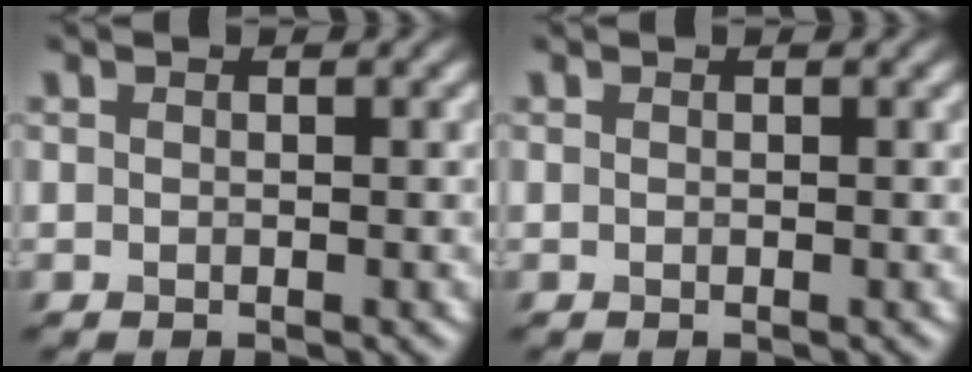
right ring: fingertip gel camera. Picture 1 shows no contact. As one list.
[{"total": 0.0}]